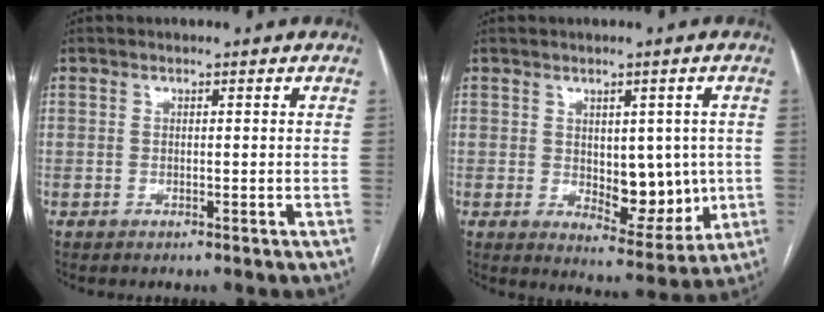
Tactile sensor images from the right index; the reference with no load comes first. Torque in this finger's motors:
{"motor_torque": [0.77, 0.64, 0.15, 0.04]}